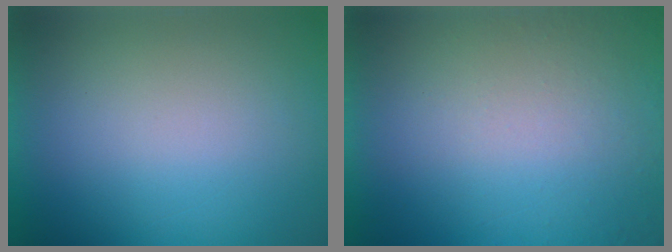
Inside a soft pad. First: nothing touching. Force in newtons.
{"total": 4.7}